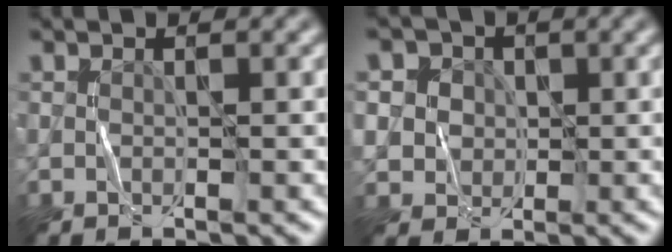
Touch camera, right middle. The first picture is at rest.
{"total": 6.7, "force": [2.2, 5.8, 2.5], "torque": [-0.065, 0.031, 0.023]}